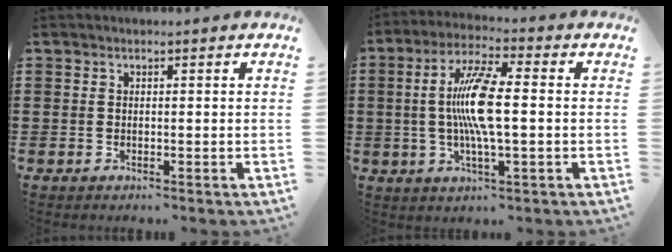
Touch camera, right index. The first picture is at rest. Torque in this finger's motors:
{"motor_torque": [2.14, 0.00, 1.06, 0.21]}